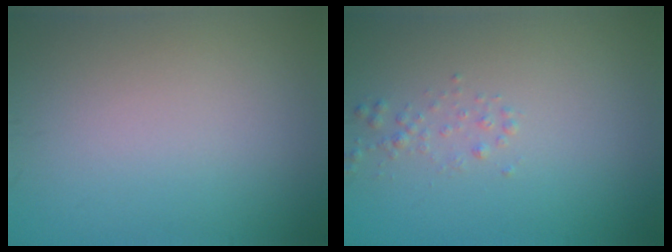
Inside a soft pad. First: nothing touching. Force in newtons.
{"total": 0.9, "press": 0.9, "slide": 0.0}